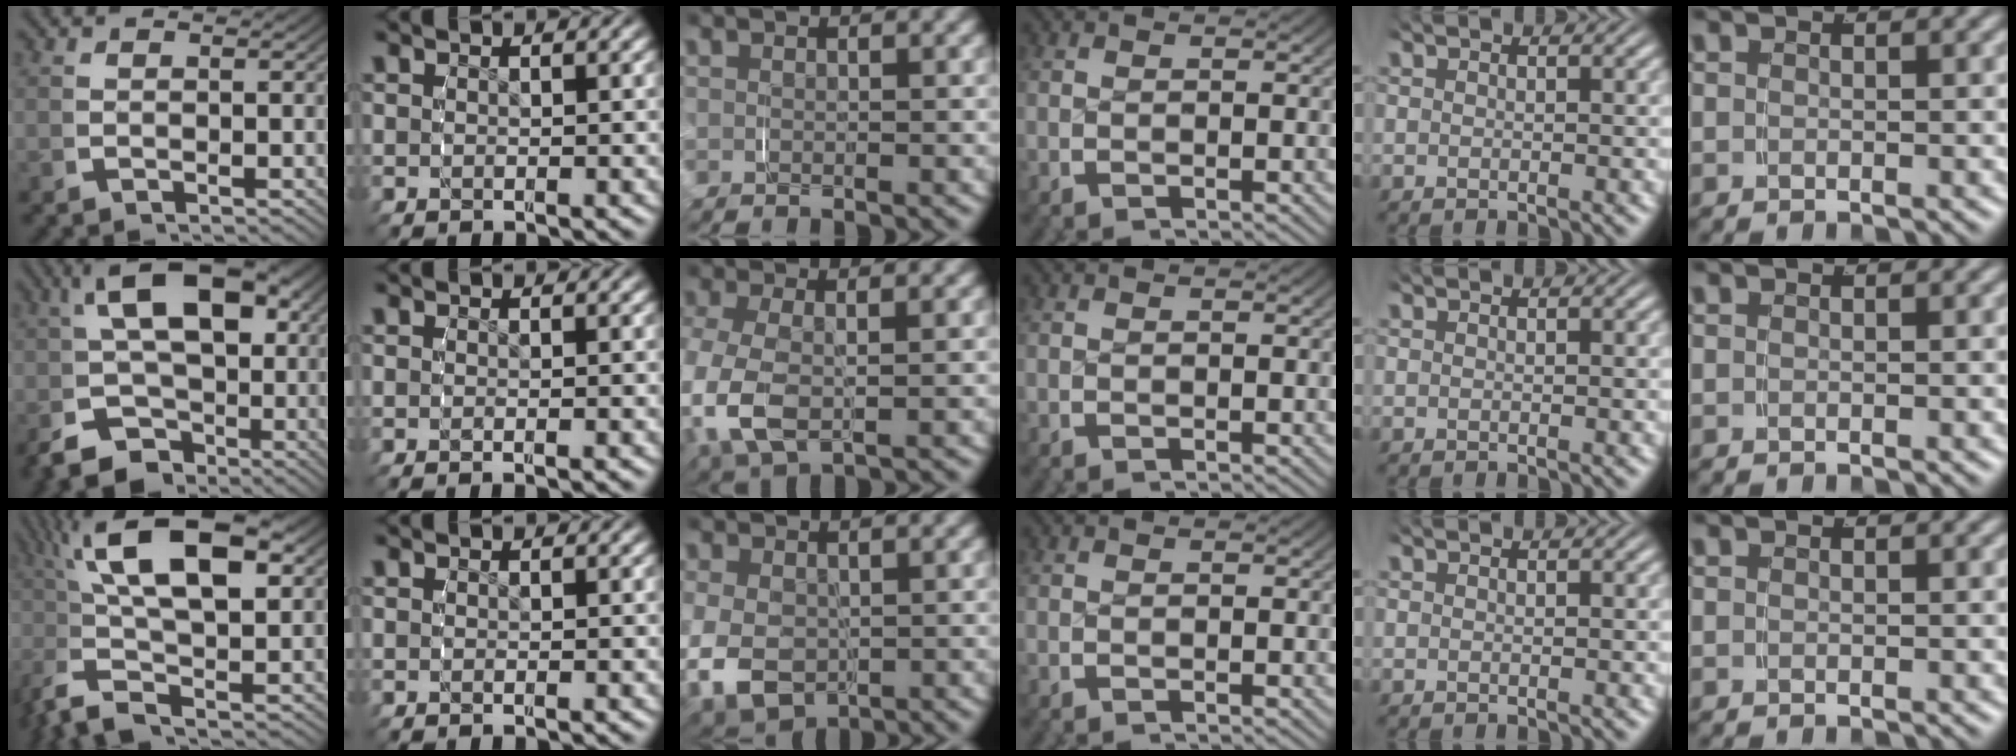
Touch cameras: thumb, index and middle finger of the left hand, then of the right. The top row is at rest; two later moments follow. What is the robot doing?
{"motion": "grasp_and_lifting", "object": "shorts"}